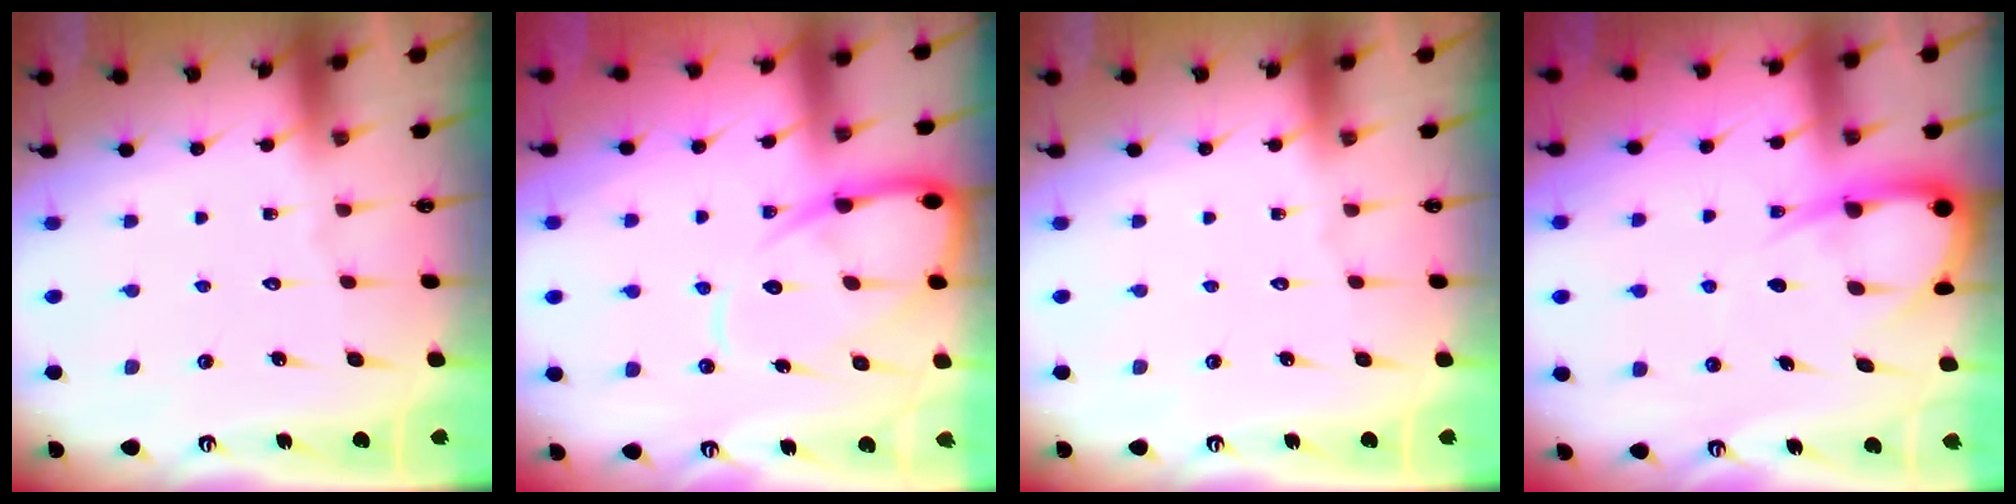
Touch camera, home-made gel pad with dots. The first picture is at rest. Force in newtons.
{"total": 12.4, "press": 12.3, "slide": 1.3}
{"total": 0.0}
{"total": 7.9, "press": 7.9, "slide": 0.9}